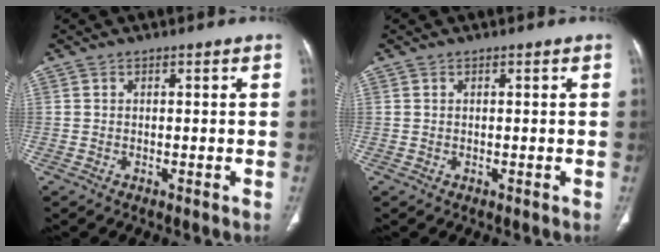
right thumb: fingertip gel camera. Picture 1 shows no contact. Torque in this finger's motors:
{"motor_torque": [0.53, 0.47, 0.20, -0.17, 0.00]}